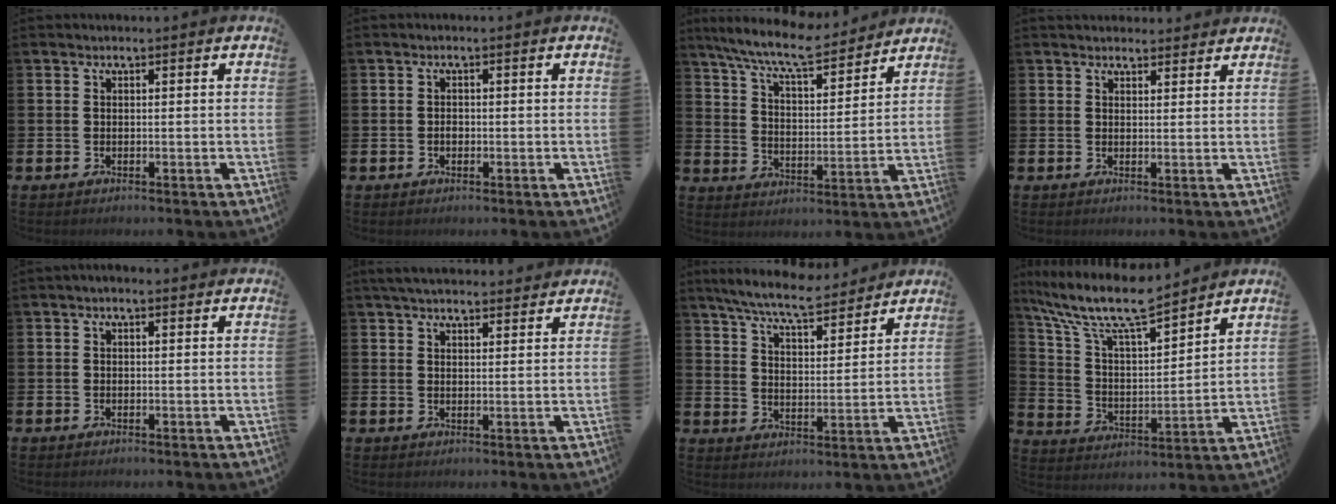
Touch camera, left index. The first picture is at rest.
{"total": 1.1, "force": [-0.4, 0.7, 0.7], "torque": [-0.012, 0.003, -0.009]}
{"total": 9.1, "force": [8.3, 1.3, 3.5], "torque": [-0.096, -0.047, 0.145]}
{"total": 2.2, "force": [2.1, 0.7, 0.0], "torque": [0.014, -0.012, 0.035]}
{"total": 0.7, "force": [0.1, 0.4, 0.6], "torque": [-0.009, 0.006, 0.000]}
{"total": 3.9, "force": [3.6, 0.9, 1.1], "torque": [-0.027, -0.011, 0.068]}
{"total": 7.9, "force": [7.2, 1.1, 3.0], "torque": [-0.079, -0.036, 0.128]}
{"total": 11.1, "force": [9.7, 2.1, 5.0], "torque": [-0.139, -0.053, 0.168]}